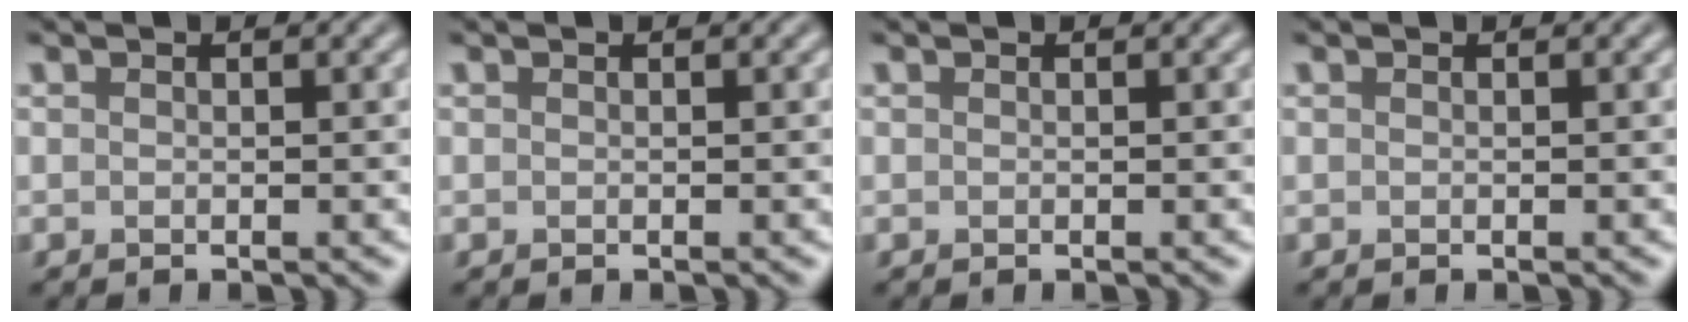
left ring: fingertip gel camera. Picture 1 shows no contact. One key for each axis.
{"total": 0.0}
{"total": 0.0}
{"total": 0.0}